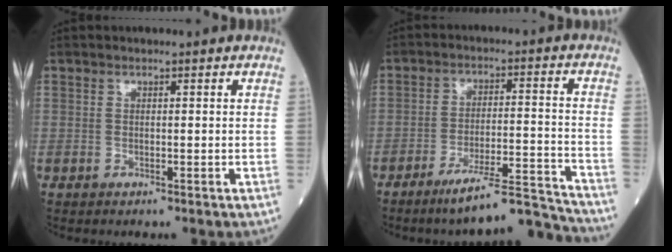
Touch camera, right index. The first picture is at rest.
{"total": 11.7, "force": [-10.9, -0.6, 4.2], "torque": [-0.045, 0.024, -0.178]}